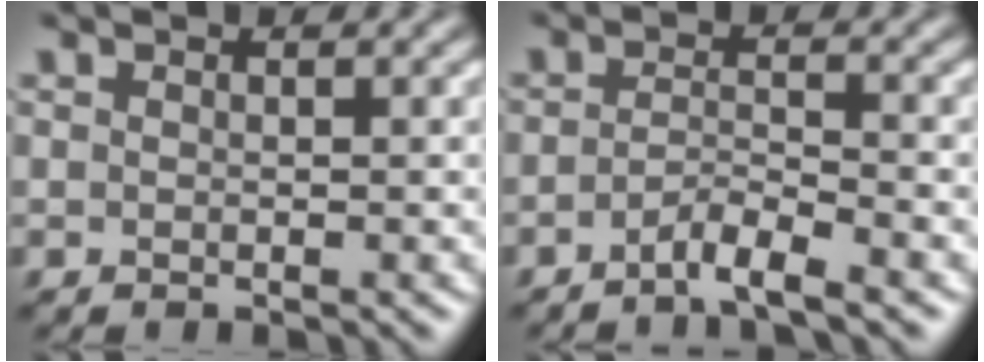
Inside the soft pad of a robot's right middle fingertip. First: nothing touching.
{"total": 2.5, "force": [-1.7, 0.2, 1.8], "torque": [-0.029, 0.002, -0.041]}